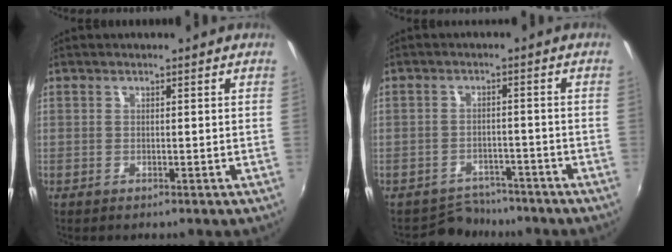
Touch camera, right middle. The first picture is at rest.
{"total": 6.4, "force": [-5.8, 2.8, 0.1], "torque": [-0.016, 0.006, -0.086]}